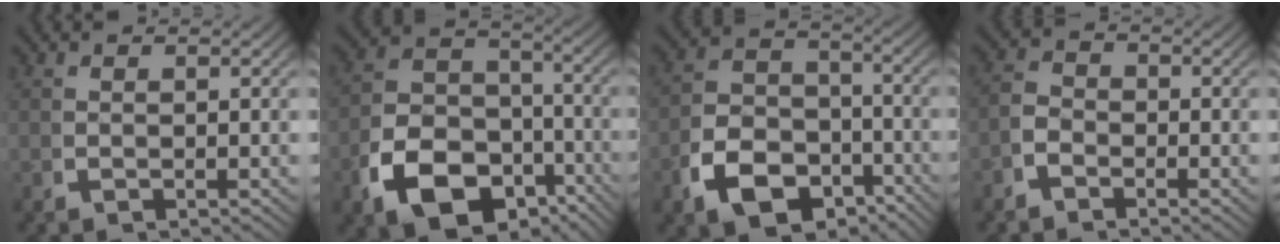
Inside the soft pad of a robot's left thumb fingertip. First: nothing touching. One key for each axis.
{"total": 13.7, "fx": -5.6, "fy": 10.1, "fz": 7.5, "tx": -0.145, "ty": -0.051, "tz": -0.081}
{"total": 11.3, "fx": -4.8, "fy": 8.6, "fz": 5.5, "tx": -0.104, "ty": -0.041, "tz": -0.074}
{"total": 2.2, "fx": -1.1, "fy": 1.7, "fz": 0.8, "tx": -0.013, "ty": -0.007, "tz": -0.025}